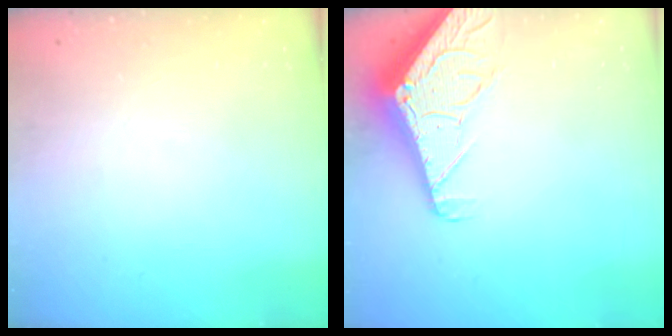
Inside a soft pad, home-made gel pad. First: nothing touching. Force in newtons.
{"total": 6.5, "press": 6.5, "slide": 0.7}